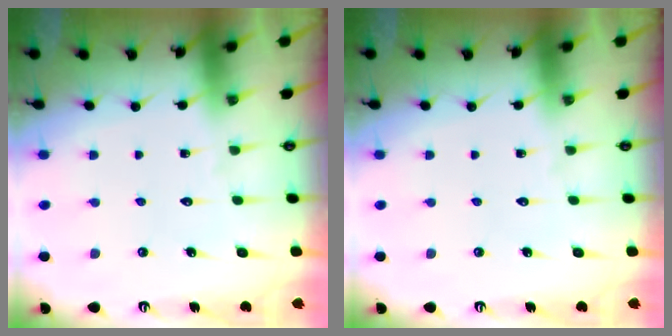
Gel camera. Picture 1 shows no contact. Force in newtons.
{"total": 0.0}